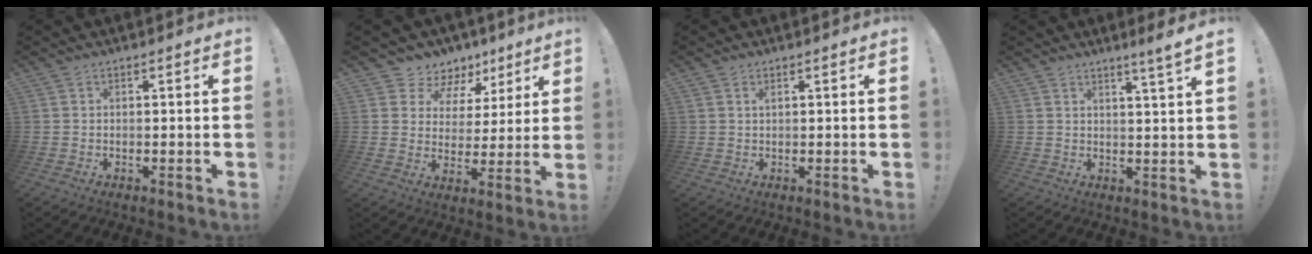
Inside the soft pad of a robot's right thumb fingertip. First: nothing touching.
{"total": 7.8, "force": [5.2, 5.6, 1.3], "torque": [-0.027, -0.042, 0.103]}
{"total": 0.8, "force": [0.6, 0.2, 0.4], "torque": [-0.003, -0.002, 0.010]}
{"total": 4.3, "force": [2.9, -1.4, 2.9], "torque": [-0.034, -0.028, 0.041]}